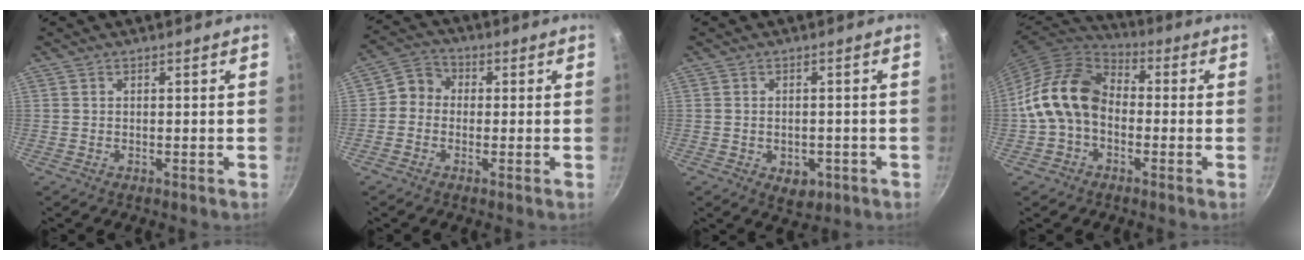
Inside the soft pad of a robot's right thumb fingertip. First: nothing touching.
{"total": 4.8, "force": [-0.4, 4.3, 2.1], "torque": [-0.014, 0.017, -0.029]}
{"total": 4.9, "force": [-1.8, 3.3, 3.1], "torque": [-0.031, 0.008, -0.013]}
{"total": 14.0, "force": [-1.4, 10.2, 9.5], "torque": [-0.147, 0.040, -0.043]}